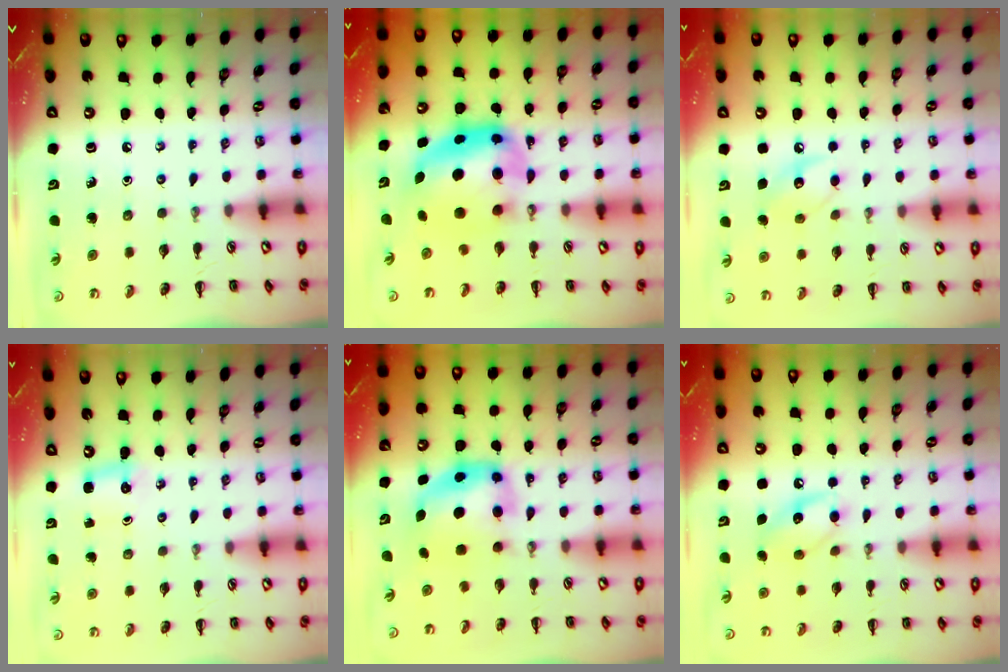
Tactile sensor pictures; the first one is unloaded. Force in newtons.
{"total": 9.5, "press": 9.1, "slide": 2.8}
{"total": 8.9, "press": 8.9, "slide": 1.0}
{"total": 2.6, "press": 2.5, "slide": 0.7}
{"total": 5.8, "press": 5.7, "slide": 1.0}
{"total": 10.8, "press": 10.8, "slide": 0.7}